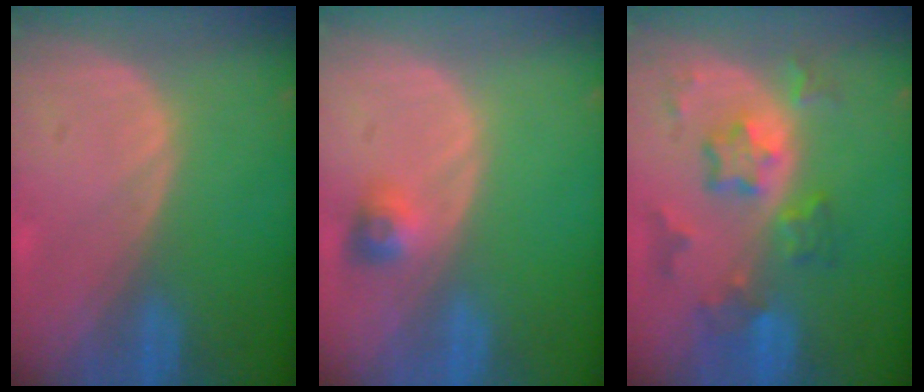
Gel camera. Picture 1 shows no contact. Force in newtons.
{"total": 2.9, "press": 2.6, "slide": 1.2}
{"total": 8.0, "press": 7.0, "slide": 3.9}